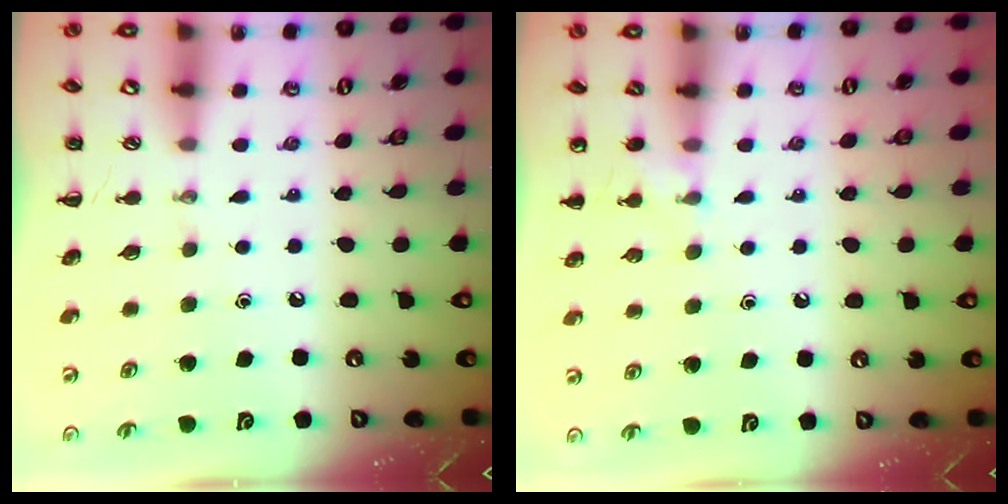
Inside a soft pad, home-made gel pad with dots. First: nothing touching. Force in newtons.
{"total": 5.9, "press": 5.6, "slide": 2.0}